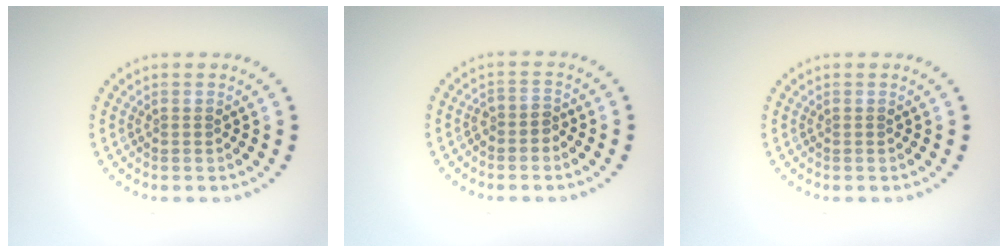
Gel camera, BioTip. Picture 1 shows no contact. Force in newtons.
{"total": 1.4, "press": 1.1, "slide": 0.9}
{"total": 0.0}